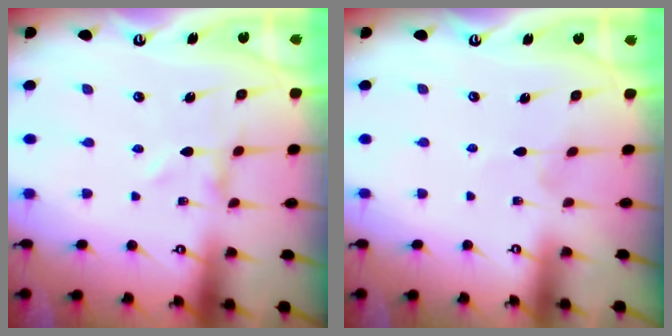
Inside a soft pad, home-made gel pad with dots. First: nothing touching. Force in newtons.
{"total": 0.8, "press": 0.8, "slide": 0.2}